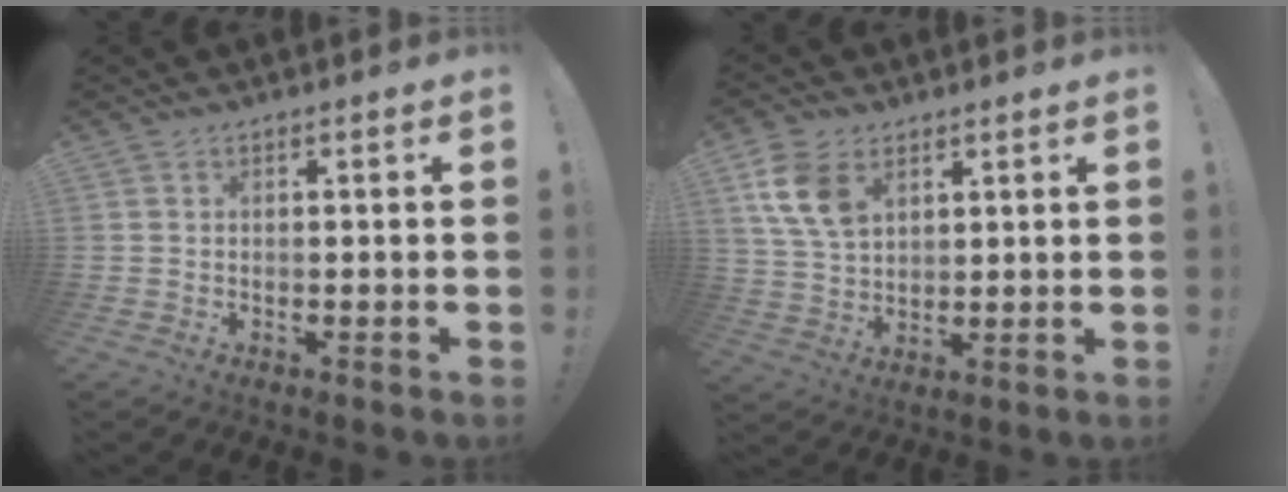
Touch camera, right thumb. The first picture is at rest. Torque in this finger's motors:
{"motor_torque": [0.13, 0.22, 1.28, 0.28, 0.25]}